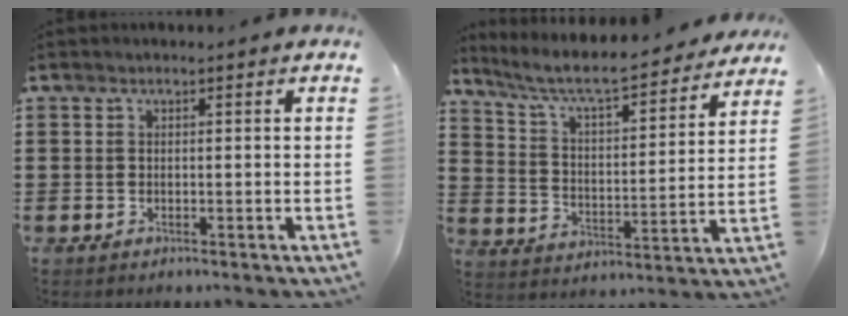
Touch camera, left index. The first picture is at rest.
{"total": 7.3, "force": [6.4, 0.5, 3.5], "torque": [-0.095, -0.042, 0.102]}